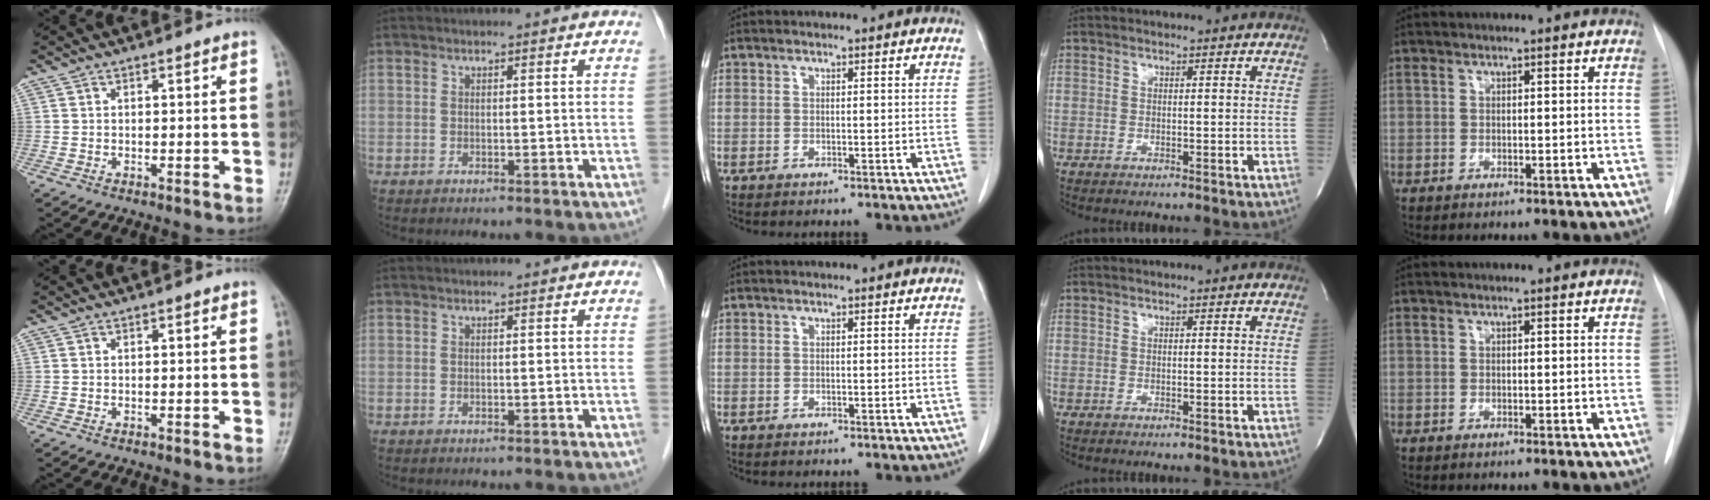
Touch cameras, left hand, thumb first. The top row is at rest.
{}